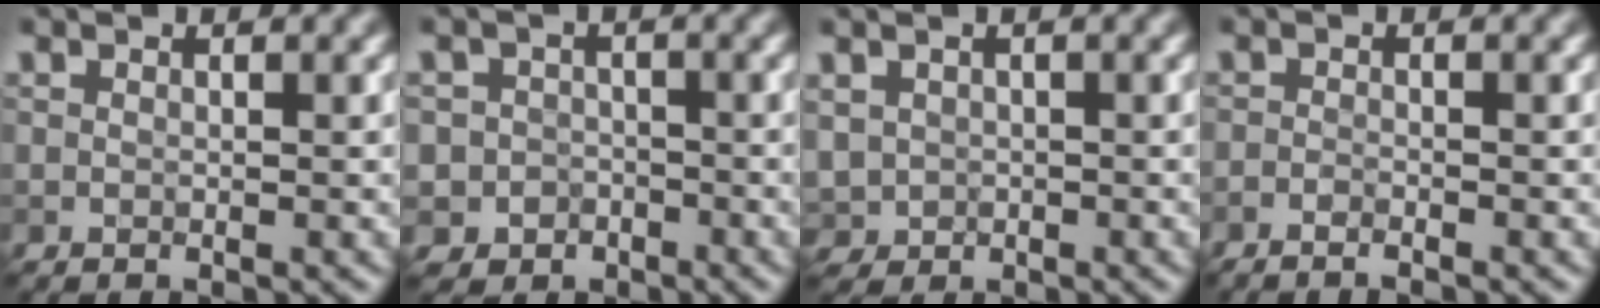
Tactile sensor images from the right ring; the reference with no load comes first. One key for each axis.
{"total": 3.6, "fx": -1.5, "fy": 3.2, "fz": 0.1, "tx": 0.031, "ty": -0.001, "tz": -0.039}
{"total": 2.2, "fx": 0.0, "fy": 2.1, "fz": 0.6, "tx": -0.018, "ty": -0.007, "tz": 0.006}
{"total": 1.2, "fx": -1.0, "fy": 0.1, "fz": 0.7, "tx": -0.017, "ty": 0.001, "tz": -0.022}